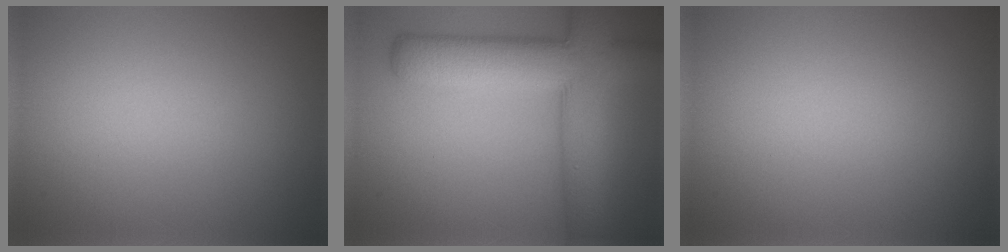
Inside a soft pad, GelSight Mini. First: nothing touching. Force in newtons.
{"total": 9.4, "press": 9.4, "slide": 0.5}
{"total": 0.0}